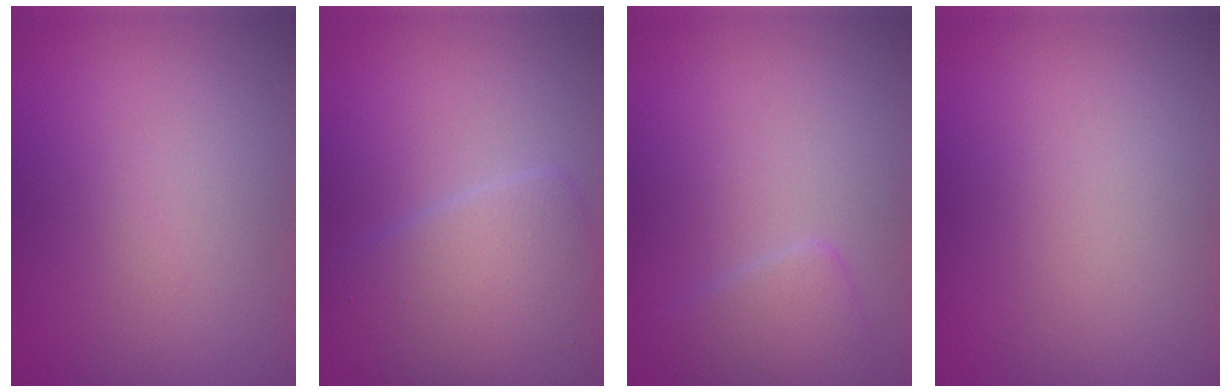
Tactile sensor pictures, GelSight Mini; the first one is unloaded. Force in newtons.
{"total": 5.5, "press": 5.5, "slide": 0.1}
{"total": 2.4, "press": 2.4, "slide": 0.1}
{"total": 0.0}